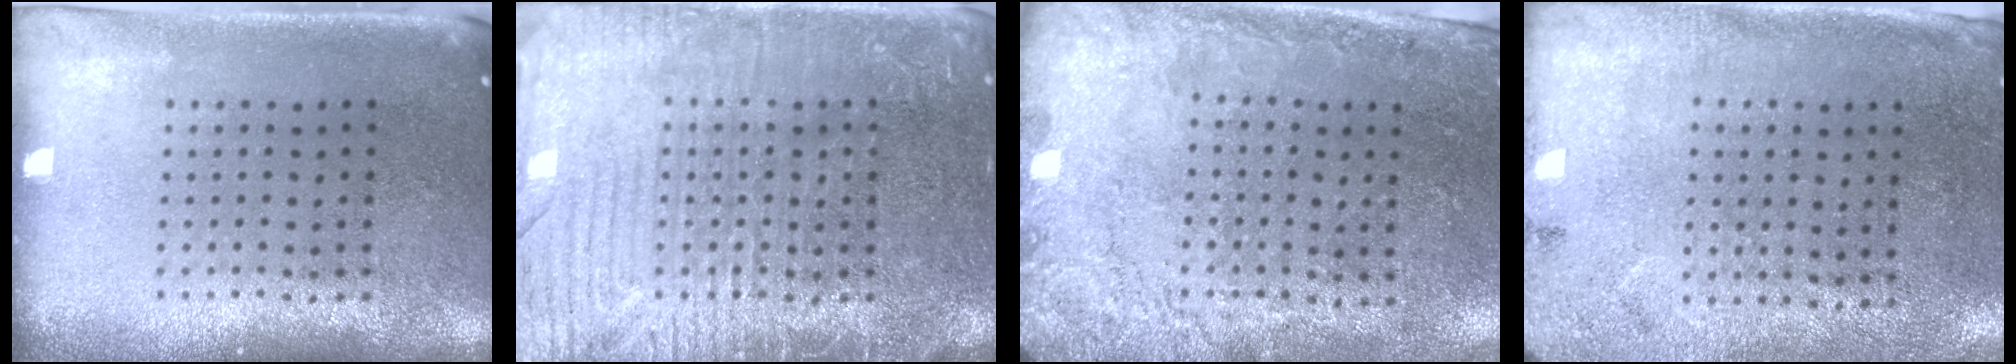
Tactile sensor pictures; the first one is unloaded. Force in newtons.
{"total": 3.8, "press": 3.8, "slide": 0.4}
{"total": 2.6, "press": 2.1, "slide": 1.5}
{"total": 2.7, "press": 2.2, "slide": 1.6}